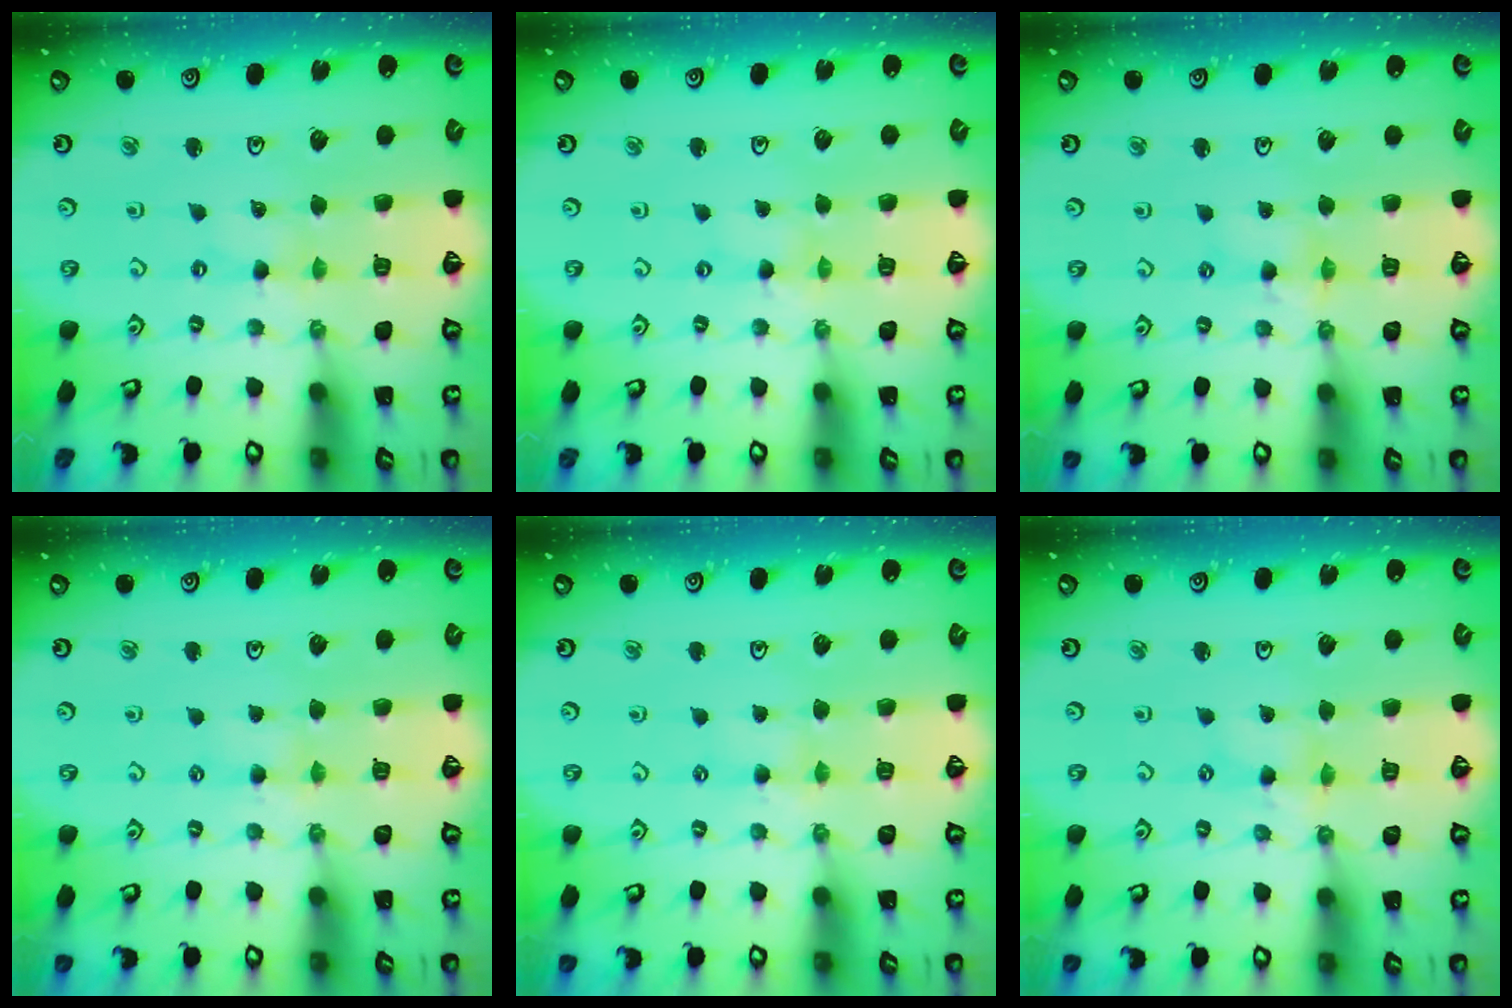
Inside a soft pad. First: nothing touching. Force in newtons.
{"total": 0.0}
{"total": 3.4, "press": 3.4, "slide": 0.4}
{"total": 3.0, "press": 2.9, "slide": 0.5}
{"total": 3.0, "press": 2.9, "slide": 0.5}
{"total": 1.6, "press": 1.6, "slide": 0.2}